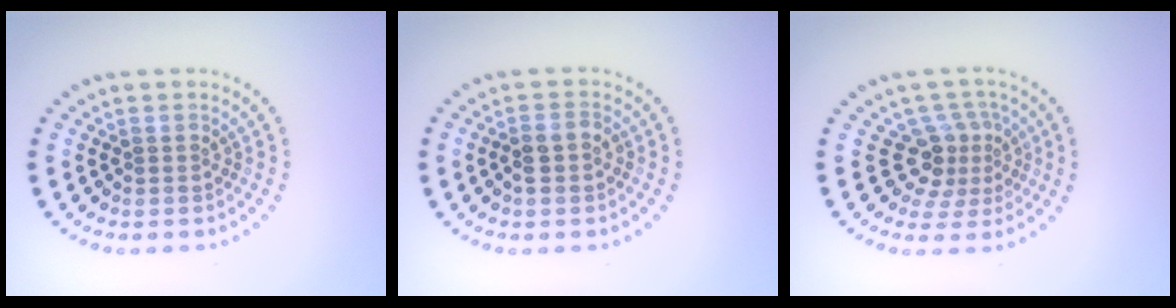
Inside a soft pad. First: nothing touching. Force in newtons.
{"total": 1.4, "press": 1.3, "slide": 0.5}
{"total": 3.4, "press": 2.4, "slide": 2.5}